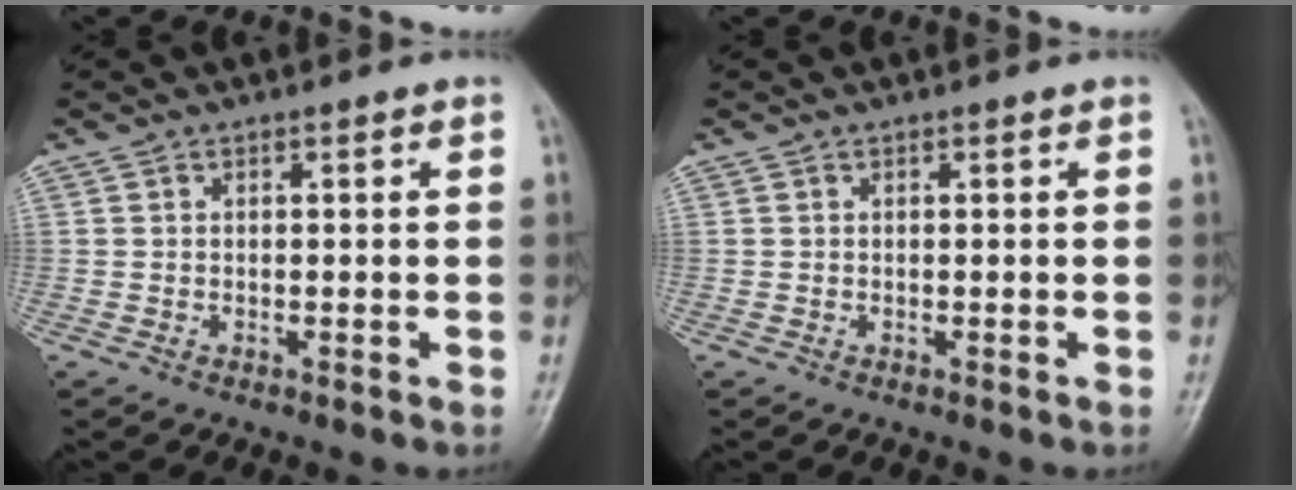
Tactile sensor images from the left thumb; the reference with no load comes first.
{"total": 0.0}